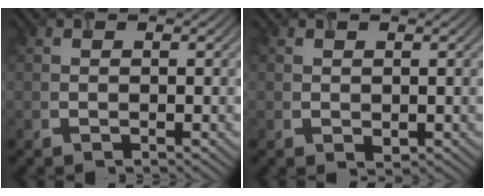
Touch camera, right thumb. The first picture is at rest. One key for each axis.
{"total": 0.8, "fx": 0.1, "fy": 0.5, "fz": 0.6, "tx": -0.009, "ty": -0.005, "tz": 0.006}